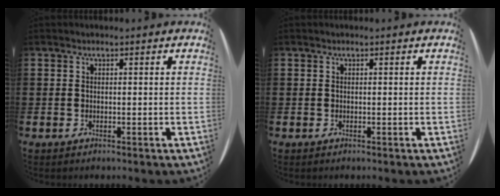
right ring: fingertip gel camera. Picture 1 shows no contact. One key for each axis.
{"total": 0.0}